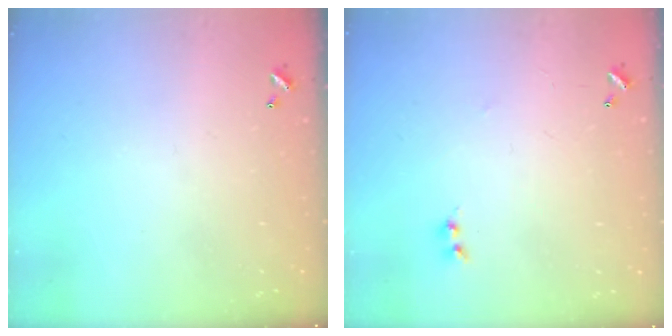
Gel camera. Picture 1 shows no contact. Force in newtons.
{"total": 1.8, "press": 1.8, "slide": 0.3}